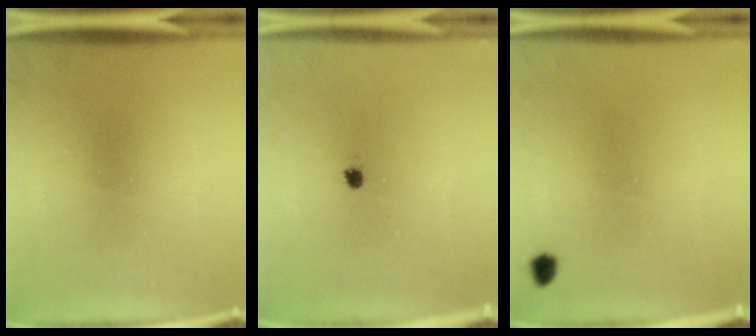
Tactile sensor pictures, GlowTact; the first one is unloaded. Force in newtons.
{"total": 1.3}
{"total": 1.4}